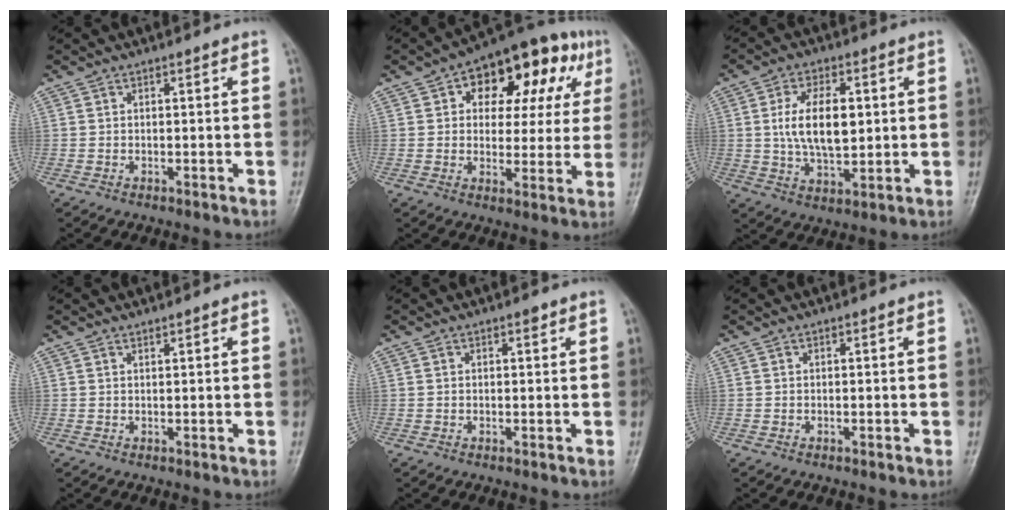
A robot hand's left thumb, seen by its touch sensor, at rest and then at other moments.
{"total": 19.3, "force": [7.2, 11.3, 13.9], "torque": [-0.123, 0.018, 0.091]}
{"total": 11.0, "force": [1.4, 5.9, 9.2], "torque": [-0.154, -0.007, 0.029]}
{"total": 0.5, "force": [0.5, -0.1, 0.0], "torque": [0.001, -0.004, 0.010]}
{"total": 0.7, "force": [0.5, 0.3, 0.4], "torque": [-0.002, -0.001, 0.005]}
{"total": 0.0}